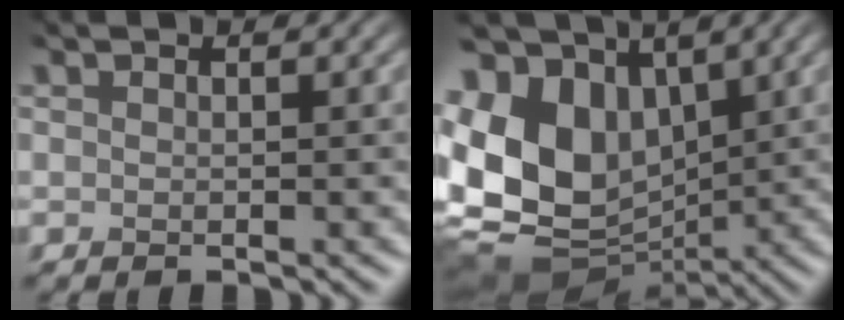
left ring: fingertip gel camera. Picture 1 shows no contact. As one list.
[{"total": 14.6, "force": [0.2, 10.6, 10.1], "torque": [-0.230, -0.007, 0.012]}]